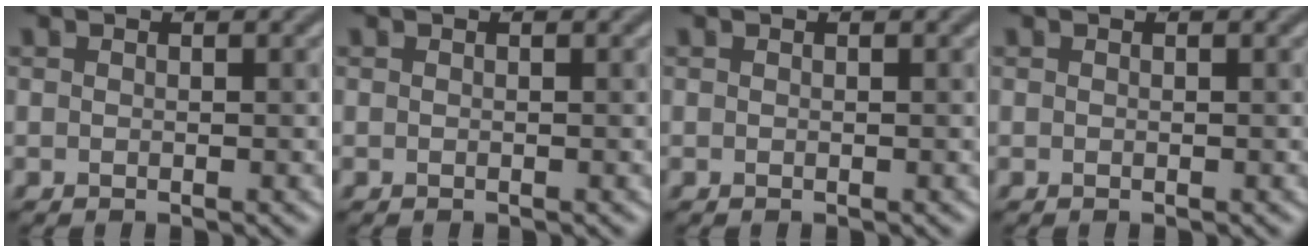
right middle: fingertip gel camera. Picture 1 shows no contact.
{"total": 0.0}
{"total": 0.0}
{"total": 0.0}